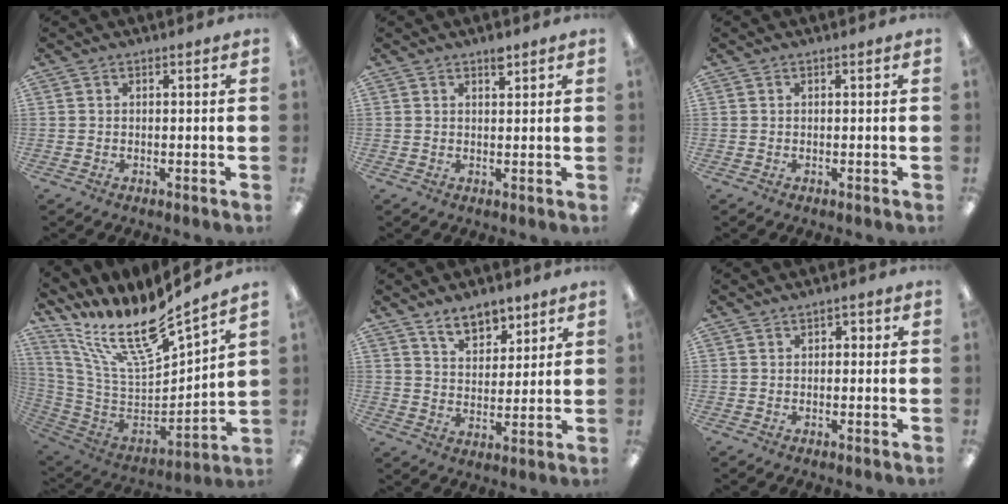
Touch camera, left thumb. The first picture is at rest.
{"total": 2.5, "force": [1.8, 1.0, 1.4], "torque": [-0.006, -0.010, 0.028]}
{"total": 0.0}
{"total": 19.2, "force": [13.9, 5.0, 12.3], "torque": [-0.232, -0.103, 0.236]}
{"total": 8.3, "force": [6.4, 4.3, 3.1], "torque": [-0.041, -0.029, 0.115]}
{"total": 1.2, "force": [0.0, 1.0, 0.7], "torque": [-0.012, 0.006, -0.002]}